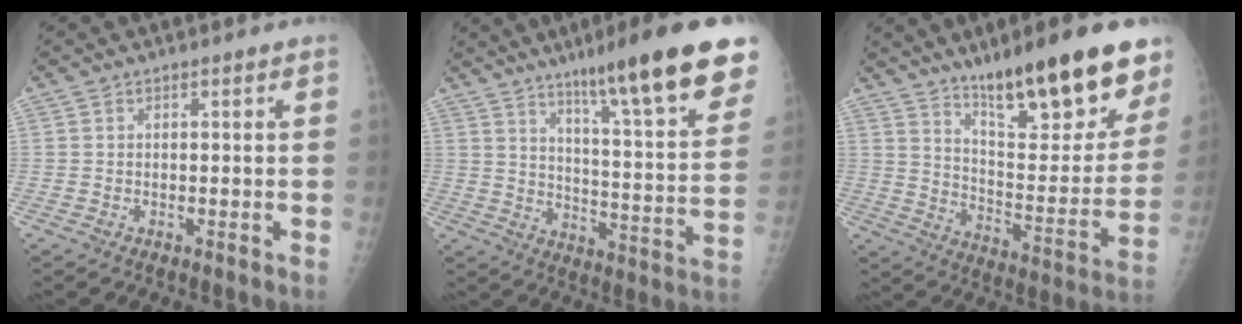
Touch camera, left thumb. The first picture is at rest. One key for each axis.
{"total": 22.7, "fx": 14.7, "fy": 2.5, "fz": 17.1, "tx": -0.224, "ty": -0.062, "tz": 0.219}
{"total": 23.7, "fx": 16.0, "fy": 5.9, "fz": 16.4, "tx": -0.203, "ty": -0.081, "tz": 0.253}